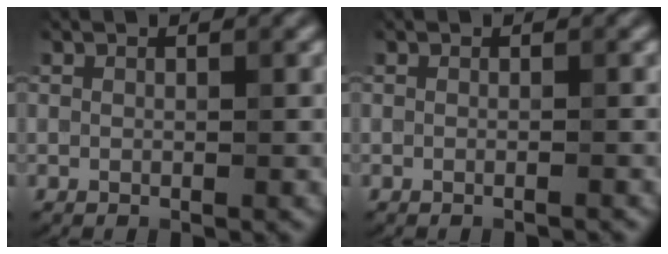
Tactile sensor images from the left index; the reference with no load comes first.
{"total": 0.7, "force": [-0.3, 0.1, 0.7], "torque": [-0.006, -0.004, -0.014]}